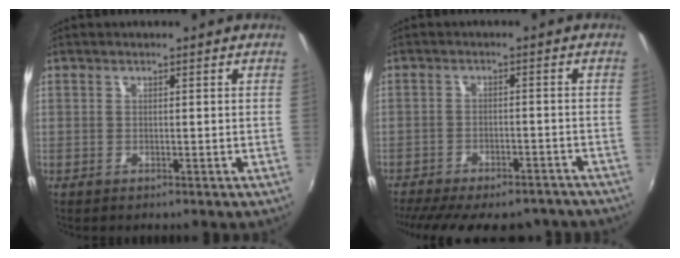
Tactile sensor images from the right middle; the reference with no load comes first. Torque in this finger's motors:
{"motor_torque": [1.07, -1.07, 0.28, 0.11]}